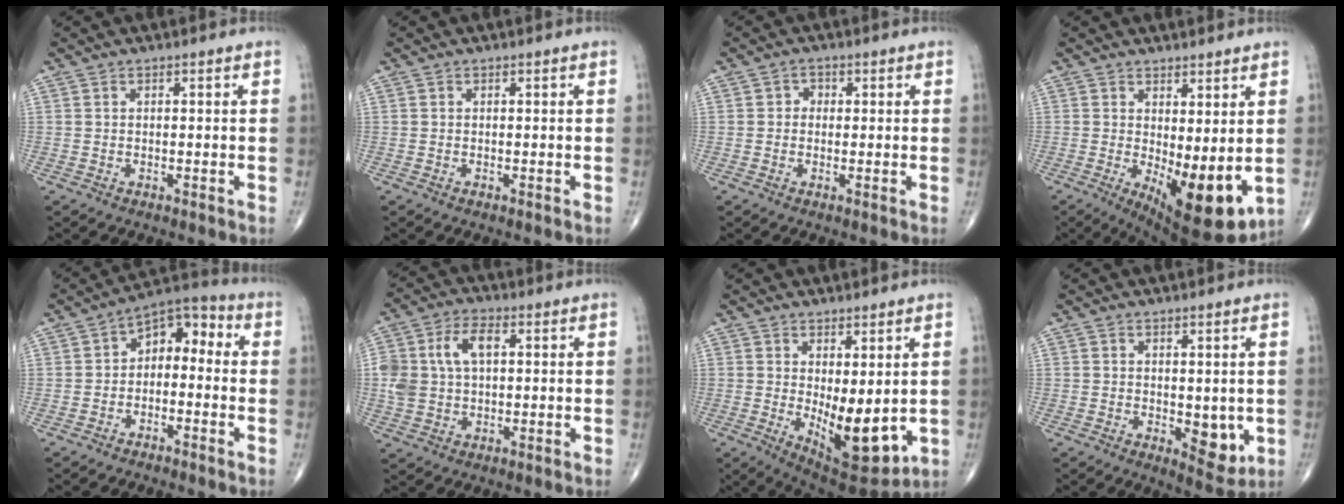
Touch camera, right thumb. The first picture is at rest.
{"total": 0.0}
{"total": 1.9, "force": [0.2, 1.7, 0.8], "torque": [0.002, 0.004, -0.003]}
{"total": 11.6, "force": [-0.7, 4.5, 10.6], "torque": [-0.149, -0.027, 0.006]}
{"total": 8.1, "force": [-0.6, 5.3, 6.2], "torque": [-0.061, 0.046, -0.029]}
{"total": 9.4, "force": [1.7, 5.8, 7.1], "torque": [-0.140, 0.016, 0.034]}
{"total": 11.7, "force": [-0.5, 5.1, 10.6], "torque": [-0.136, -0.029, 0.011]}
{"total": 5.7, "force": [-0.6, 3.0, 4.8], "torque": [-0.043, -0.013, 0.000]}